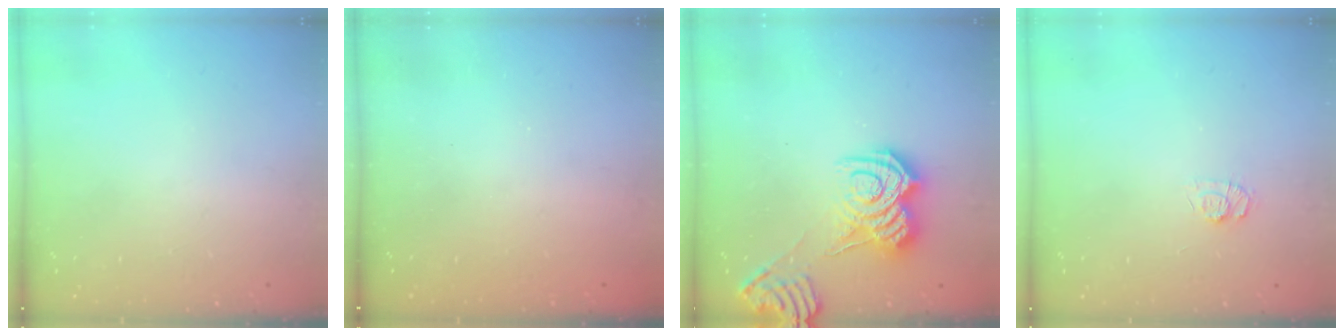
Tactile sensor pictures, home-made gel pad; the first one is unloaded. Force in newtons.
{"total": 2.4, "press": 2.2, "slide": 0.8}
{"total": 10.6, "press": 10.5, "slide": 1.3}
{"total": 6.2, "press": 6.1, "slide": 0.7}